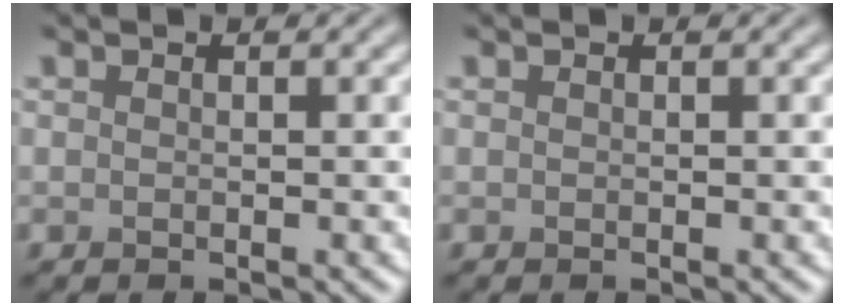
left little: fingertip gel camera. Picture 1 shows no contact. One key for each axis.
{"total": 0.0}